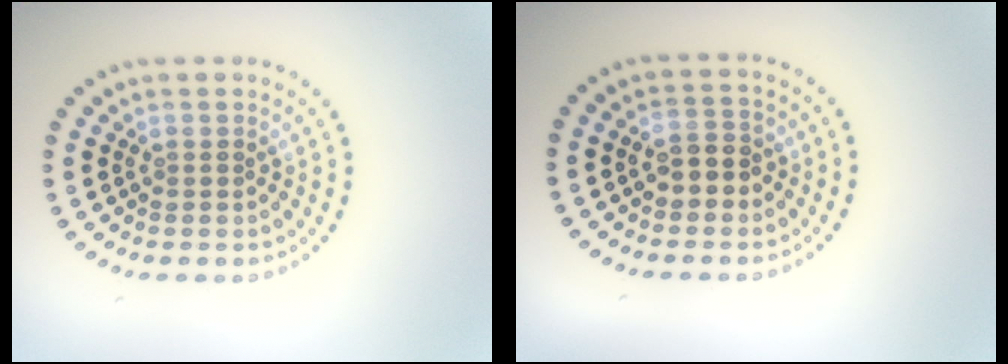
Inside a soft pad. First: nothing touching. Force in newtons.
{"total": 2.4, "press": 2.3, "slide": 0.6}